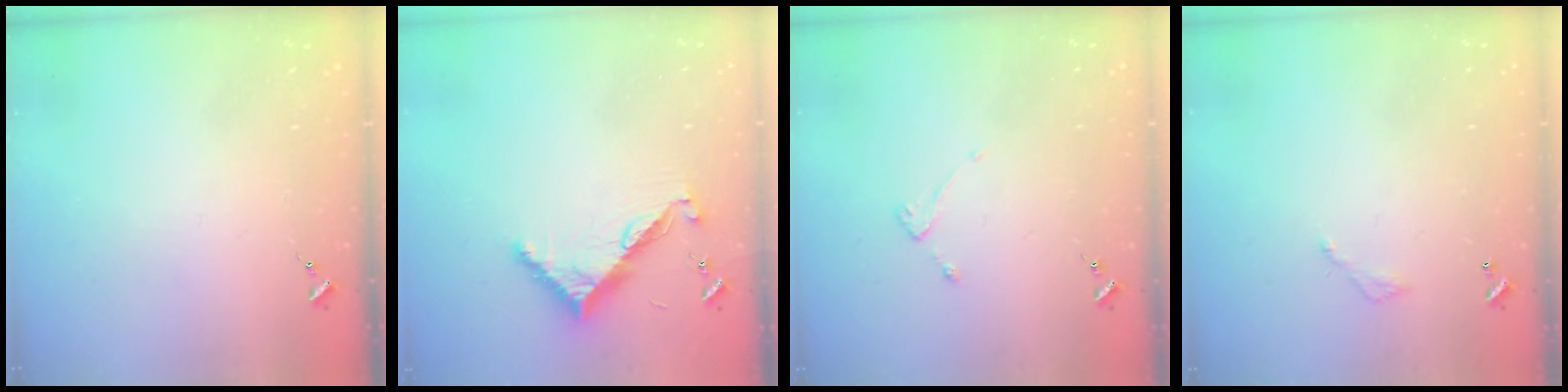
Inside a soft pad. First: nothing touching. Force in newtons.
{"total": 8.5, "press": 8.5, "slide": 0.6}
{"total": 2.2, "press": 2.1, "slide": 0.4}
{"total": 3.8, "press": 3.8, "slide": 0.2}